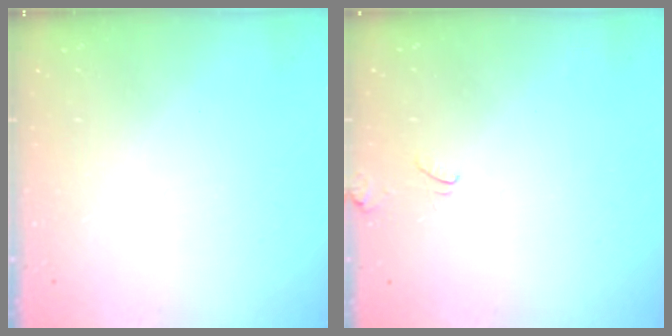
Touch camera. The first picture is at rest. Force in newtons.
{"total": 2.0, "press": 2.0, "slide": 0.4}